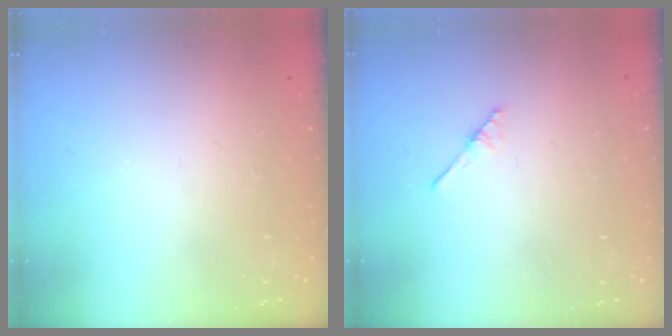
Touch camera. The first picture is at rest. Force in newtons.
{"total": 1.9, "press": 1.8, "slide": 0.3}